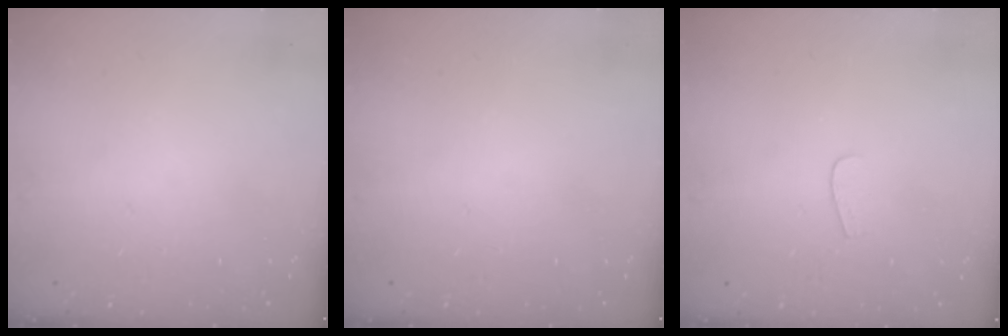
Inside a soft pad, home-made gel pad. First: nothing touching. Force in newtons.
{"total": 0.0}
{"total": 3.4, "press": 3.4, "slide": 0.3}